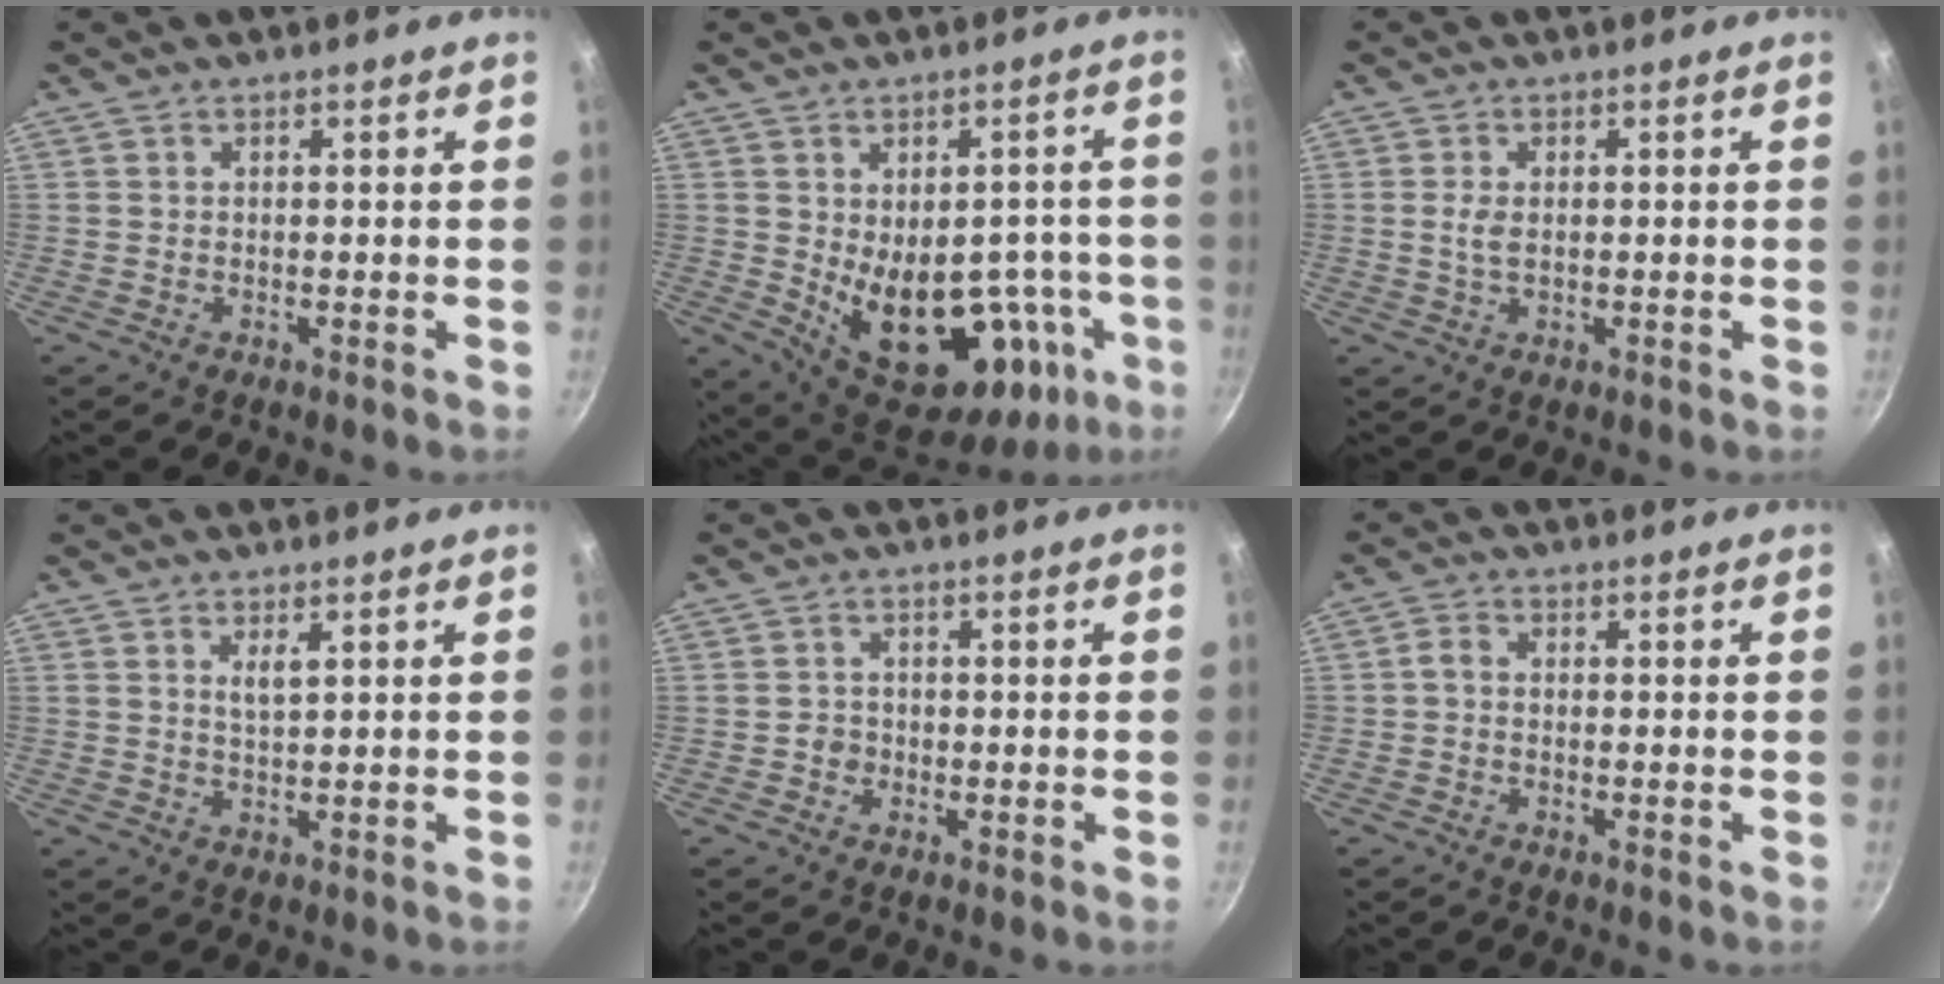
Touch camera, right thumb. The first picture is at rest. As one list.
[{"total": 21.9, "force": [-4.5, 13.5, 16.6], "torque": [-0.185, -0.003, -0.032]}, {"total": 2.6, "force": [0.2, 1.5, 2.1], "torque": [-0.039, -0.003, 0.004]}, {"total": 2.3, "force": [1.1, 0.6, 1.9], "torque": [-0.033, -0.007, 0.023]}, {"total": 2.1, "force": [-0.6, 2.0, 0.5], "torque": [0.002, 0.004, -0.010]}, {"total": 1.9, "force": [-0.4, 1.4, 1.2], "torque": [-0.026, 0.010, -0.014]}]